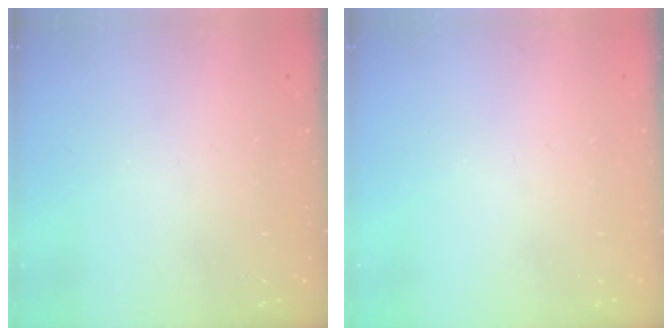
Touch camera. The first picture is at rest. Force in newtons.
{"total": 0.0}